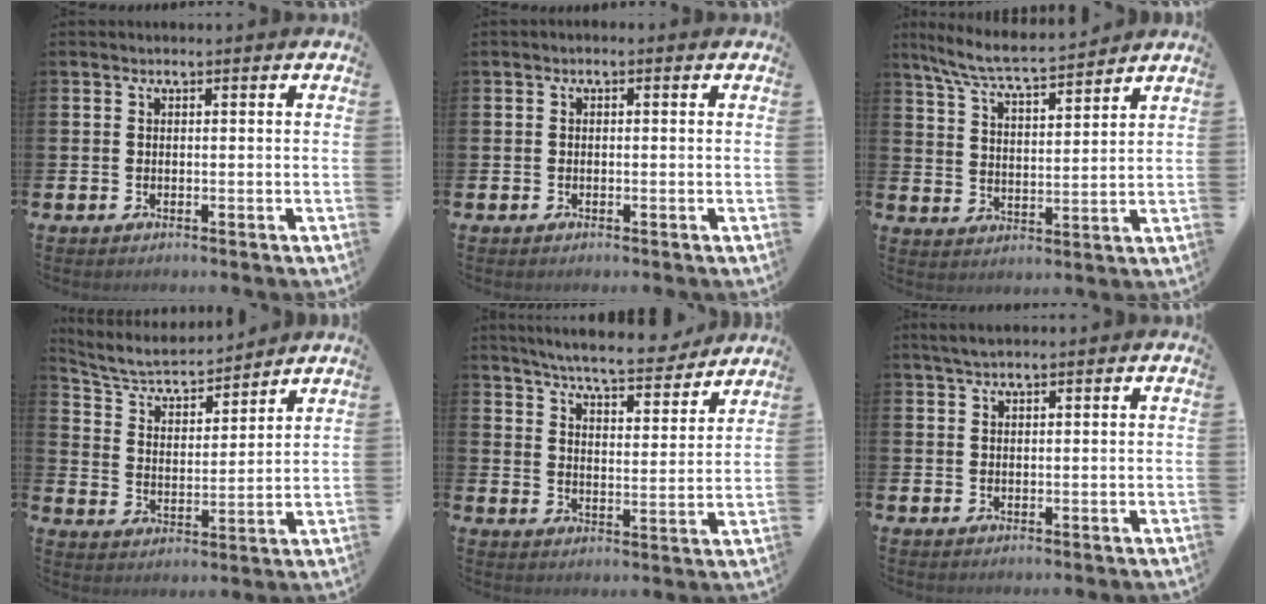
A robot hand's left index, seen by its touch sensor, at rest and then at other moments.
{"total": 0.5, "force": [-0.4, 0.2, 0.2], "torque": [-0.004, -0.001, -0.009]}
{"total": 7.2, "force": [6.8, 0.3, 2.2], "torque": [-0.073, -0.040, 0.121]}
{"total": 5.8, "force": [5.4, 1.5, 1.5], "torque": [-0.064, -0.038, 0.089]}
{"total": 7.2, "force": [6.8, 0.5, 2.3], "torque": [-0.057, -0.047, 0.115]}
{"total": 2.1, "force": [1.7, 0.5, 1.2], "torque": [-0.024, 0.005, 0.030]}